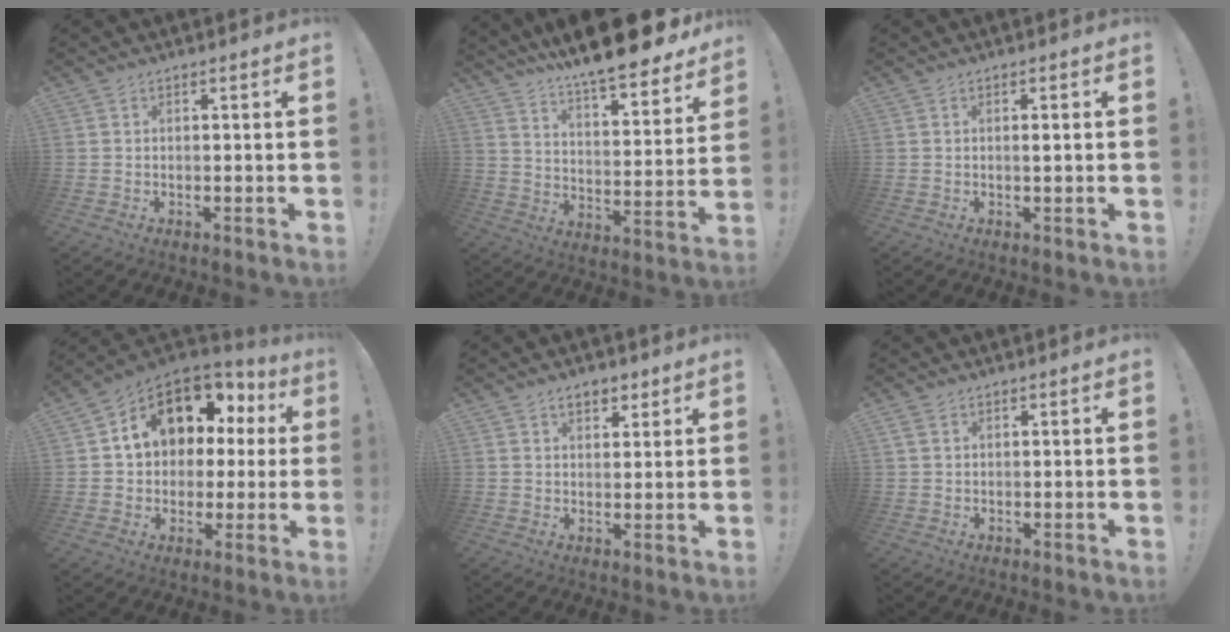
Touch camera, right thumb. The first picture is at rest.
{"total": 13.9, "force": [11.9, 1.8, 7.0], "torque": [-0.116, -0.103, 0.197]}
{"total": 1.1, "force": [0.2, -0.1, 1.0], "torque": [-0.009, -0.007, 0.000]}
{"total": 13.3, "force": [5.9, 9.5, 7.3], "torque": [-0.117, -0.034, 0.114]}
{"total": 4.5, "force": [2.7, 2.9, 2.3], "torque": [-0.028, -0.006, 0.047]}
{"total": 1.9, "force": [1.2, 1.0, 1.1], "torque": [-0.021, 0.002, 0.023]}